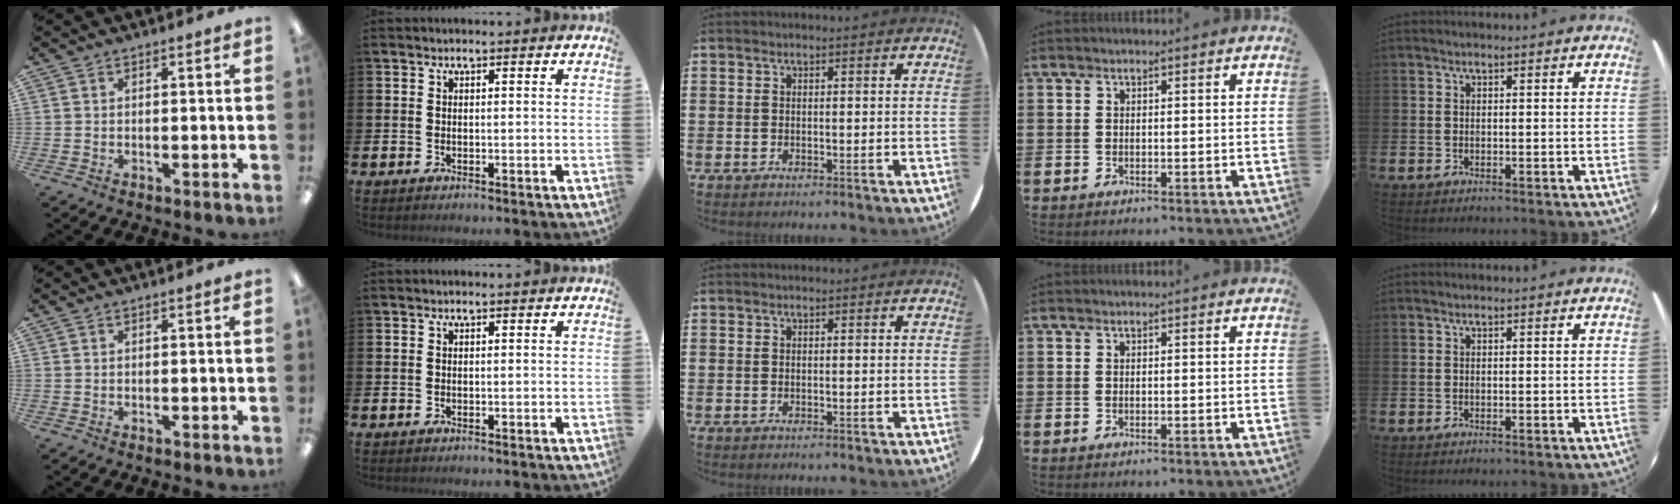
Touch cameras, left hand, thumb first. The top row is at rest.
{}